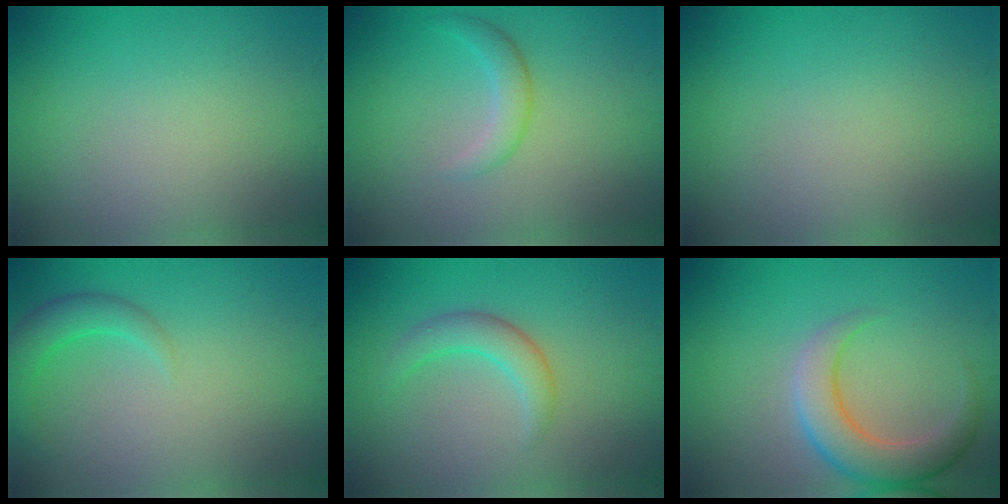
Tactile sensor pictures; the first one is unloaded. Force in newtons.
{"total": 2.1, "press": 2.1, "slide": 0.1}
{"total": 0.0}
{"total": 2.9, "press": 2.9, "slide": 0.2}
{"total": 2.8, "press": 2.8, "slide": 0.2}
{"total": 4.9, "press": 4.9, "slide": 0.5}